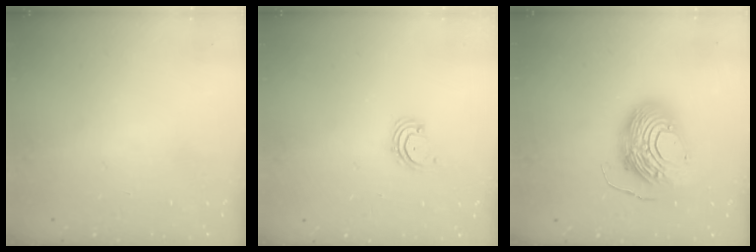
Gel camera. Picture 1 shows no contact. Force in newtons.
{"total": 2.3, "press": 2.3, "slide": 0.5}
{"total": 16.1, "press": 16.0, "slide": 1.6}